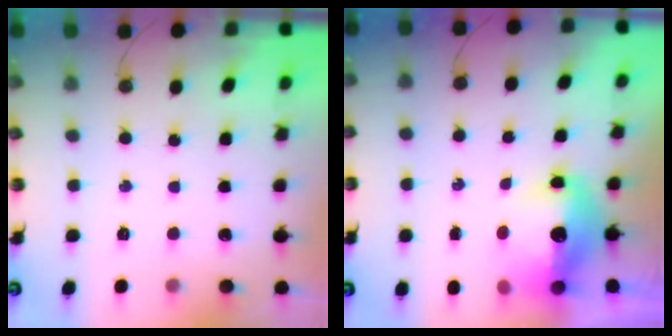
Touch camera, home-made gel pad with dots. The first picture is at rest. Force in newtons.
{"total": 12.5, "press": 12.5, "slide": 1.4}